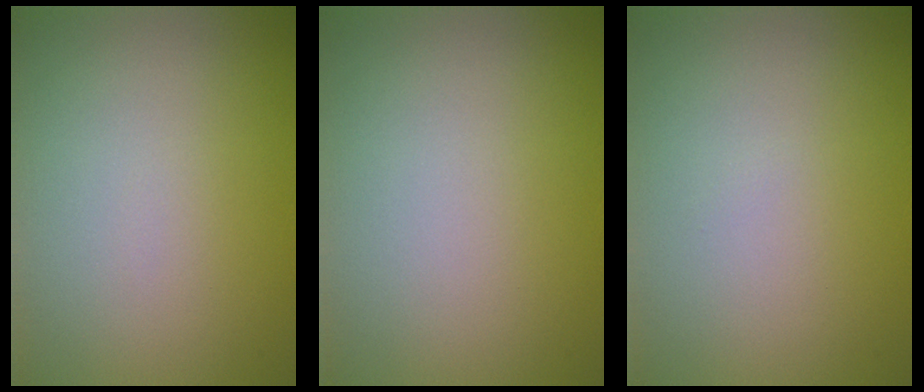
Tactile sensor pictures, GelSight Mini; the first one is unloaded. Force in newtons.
{"total": 0.0}
{"total": 0.0}